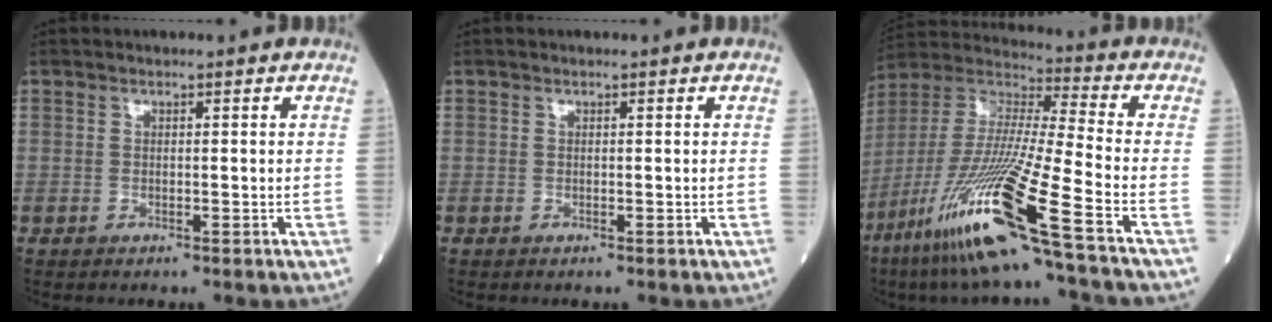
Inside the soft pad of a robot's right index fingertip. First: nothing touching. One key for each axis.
{"total": 0.0}
{"total": 21.3, "fx": -11.4, "fy": -1.3, "fz": 17.9, "tx": -0.393, "ty": -0.053, "tz": -0.224}